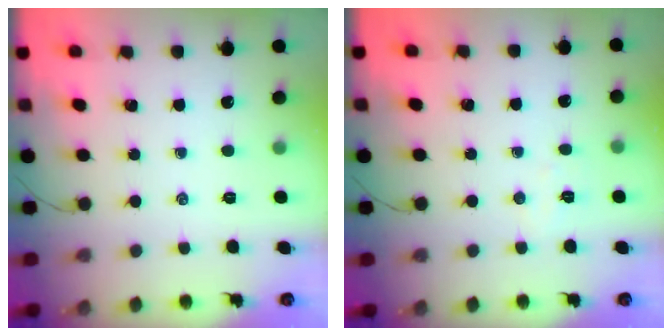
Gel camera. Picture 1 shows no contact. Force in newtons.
{"total": 4.0, "press": 3.9, "slide": 0.8}